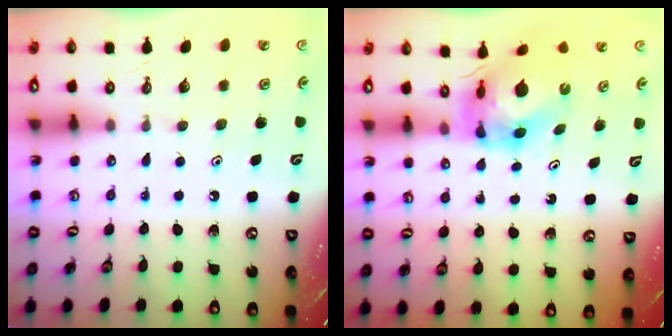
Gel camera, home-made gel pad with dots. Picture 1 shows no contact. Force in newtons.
{"total": 6.5, "press": 6.4, "slide": 0.5}